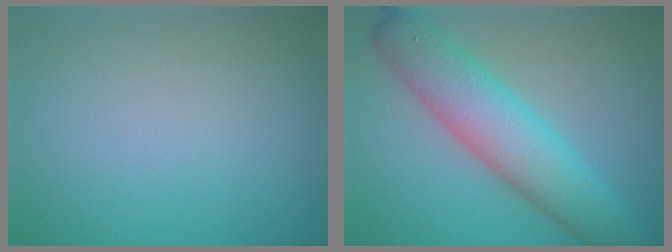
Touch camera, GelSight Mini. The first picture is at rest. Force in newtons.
{"total": 7.5, "press": 7.5, "slide": 0.3}